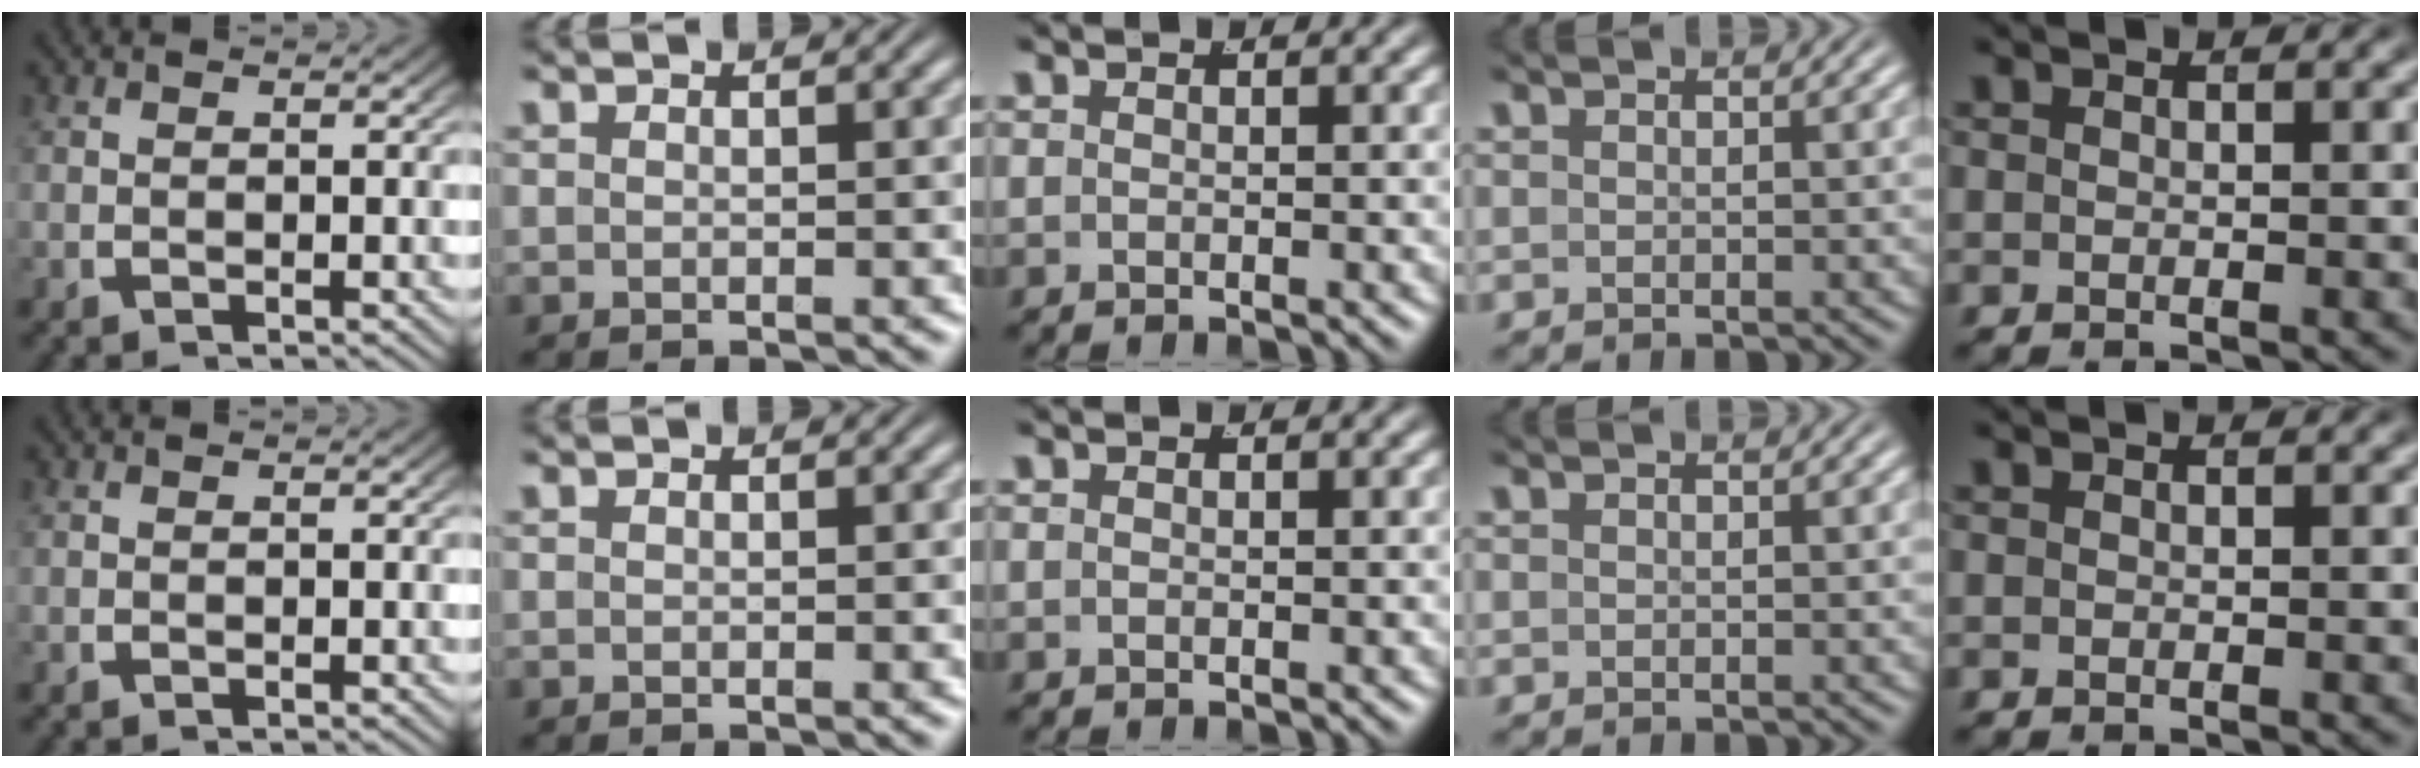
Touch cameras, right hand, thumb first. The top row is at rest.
{}